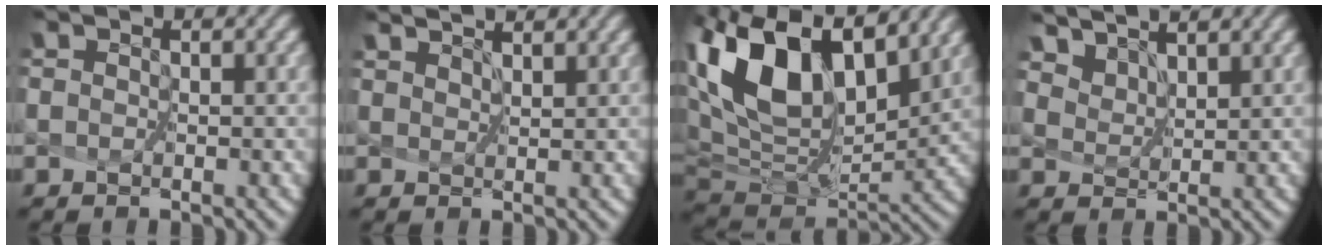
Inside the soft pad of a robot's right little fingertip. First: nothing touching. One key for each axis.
{"total": 2.7, "fx": 2.5, "fy": 0.2, "fz": 0.9, "tx": -0.032, "ty": 0.005, "tz": 0.047}
{"total": 12.5, "fx": 5.7, "fy": 6.4, "fz": 9.1, "tx": -0.182, "ty": 0.013, "tz": 0.120}
{"total": 5.8, "fx": 5.4, "fy": 1.7, "fz": 1.5, "tx": -0.071, "ty": -0.015, "tz": 0.115}